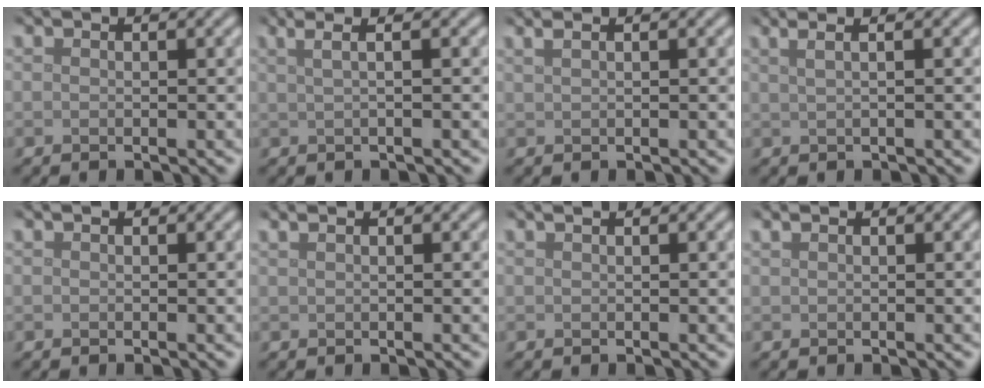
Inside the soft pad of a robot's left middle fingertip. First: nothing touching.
{"total": 4.5, "force": [2.1, 2.2, 3.3], "torque": [-0.030, 0.029, 0.001]}
{"total": 2.6, "force": [1.5, 1.2, 1.7], "torque": [-0.017, 0.008, 0.001]}
{"total": 4.8, "force": [2.4, 2.4, 3.3], "torque": [-0.028, 0.038, 0.002]}
{"total": 0.0}
{"total": 1.5, "force": [0.9, 0.7, 1.0], "torque": [-0.010, -0.001, 0.003]}
{"total": 0.9, "force": [0.6, 0.3, 0.6], "torque": [-0.005, 0.001, 0.003]}
{"total": 0.6, "force": [0.5, 0.1, 0.3], "torque": [-0.007, 0.004, 0.007]}